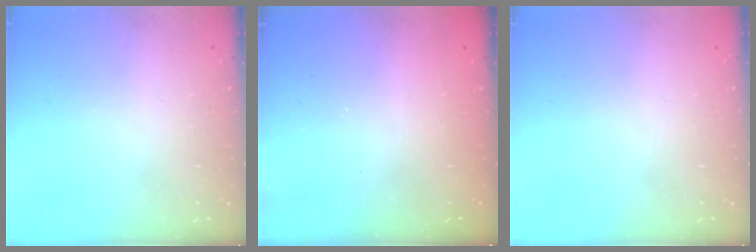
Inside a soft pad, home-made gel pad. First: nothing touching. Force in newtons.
{"total": 2.5, "press": 2.4, "slide": 0.8}
{"total": 0.0}